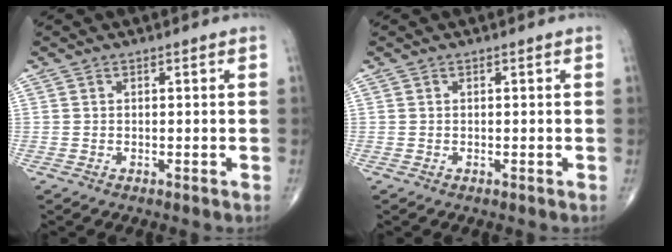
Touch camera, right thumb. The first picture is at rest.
{"total": 0.0}